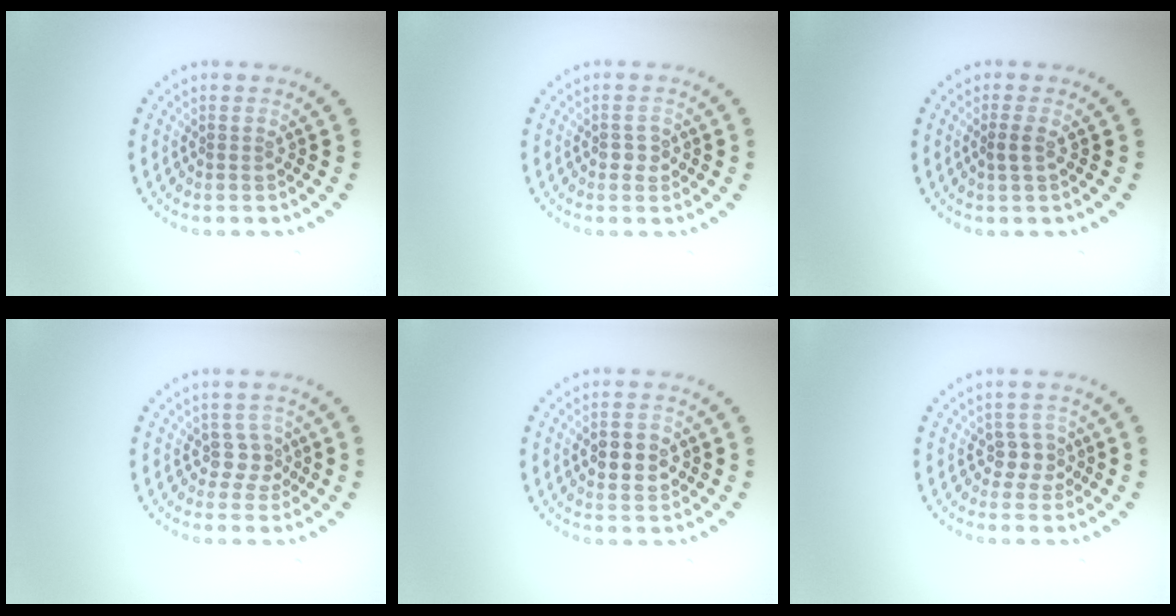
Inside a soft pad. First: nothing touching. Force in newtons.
{"total": 1.2, "press": 1.2, "slide": 0.1}
{"total": 1.1, "press": 0.9, "slide": 0.7}
{"total": 1.7, "press": 1.3, "slide": 1.2}
{"total": 2.9, "press": 2.9, "slide": 0.2}
{"total": 1.8, "press": 1.3, "slide": 1.2}